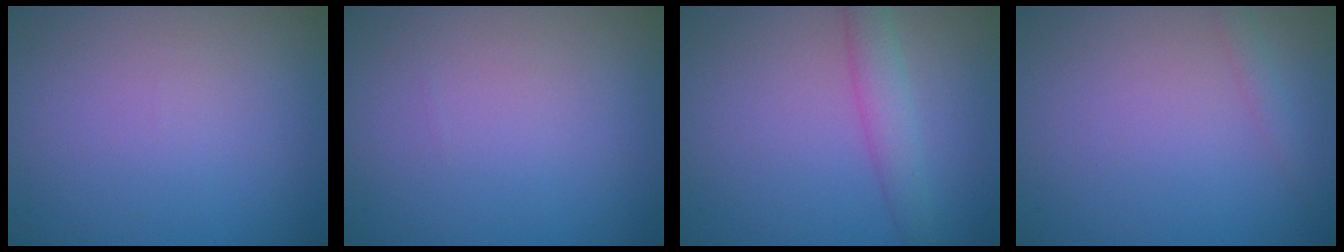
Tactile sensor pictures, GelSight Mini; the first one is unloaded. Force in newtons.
{"total": 0.0}
{"total": 2.7, "press": 2.6, "slide": 0.2}
{"total": 1.0, "press": 1.0, "slide": 0.0}